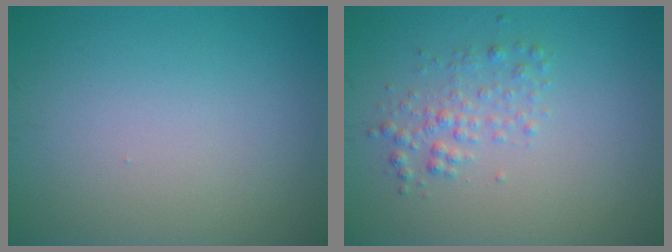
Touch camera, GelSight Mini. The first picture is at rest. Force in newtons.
{"total": 2.0, "press": 2.0, "slide": 0.1}